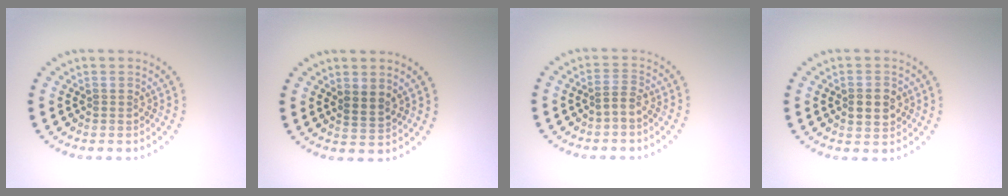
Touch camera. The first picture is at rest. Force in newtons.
{"total": 1.8, "press": 1.5, "slide": 1.0}
{"total": 1.2, "press": 0.9, "slide": 0.8}
{"total": 2.7, "press": 2.7, "slide": 0.1}